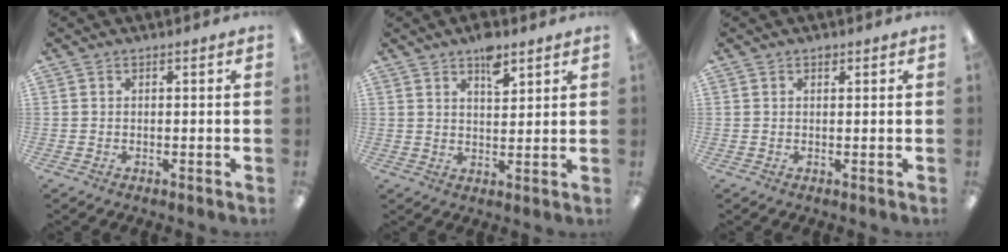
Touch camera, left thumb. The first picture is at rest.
{"total": 6.5, "force": [4.5, 2.7, 3.7], "torque": [-0.043, -0.026, 0.074]}
{"total": 1.2, "force": [0.9, 0.5, 0.6], "torque": [-0.005, -0.002, 0.015]}